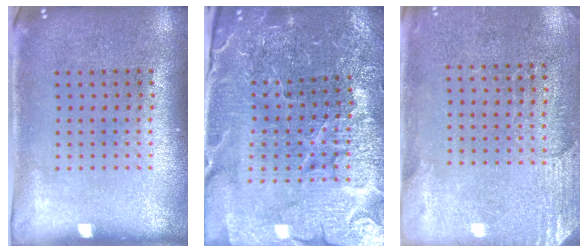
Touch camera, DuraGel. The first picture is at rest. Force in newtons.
{"total": 4.9, "press": 4.7, "slide": 1.4}
{"total": 2.7, "press": 2.4, "slide": 1.2}